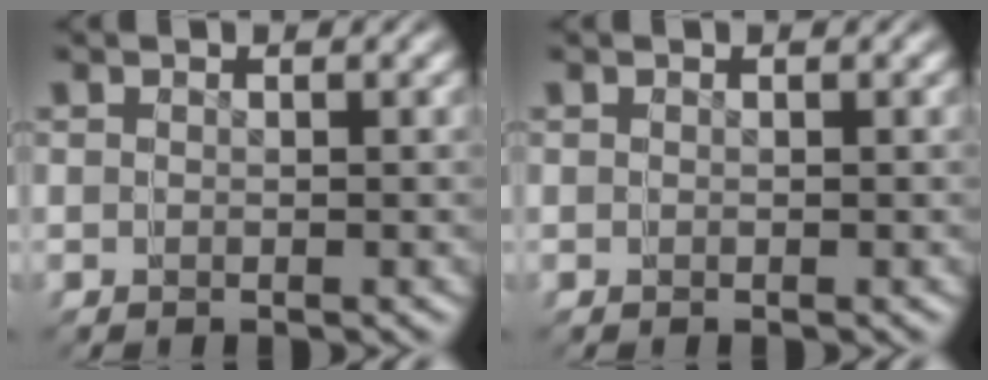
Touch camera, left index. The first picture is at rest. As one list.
[{"total": 0.0}]